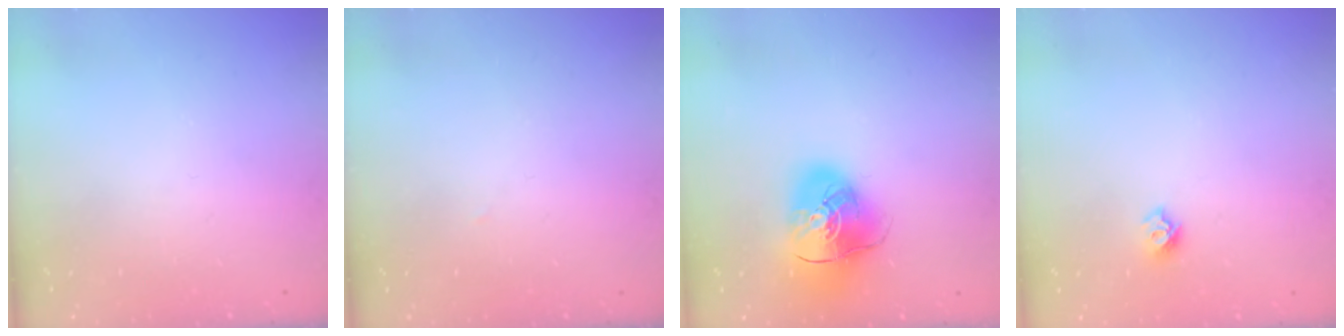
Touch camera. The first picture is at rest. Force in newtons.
{"total": 1.1, "press": 1.1, "slide": 0.1}
{"total": 12.3, "press": 12.2, "slide": 1.9}
{"total": 5.7, "press": 5.7, "slide": 0.5}